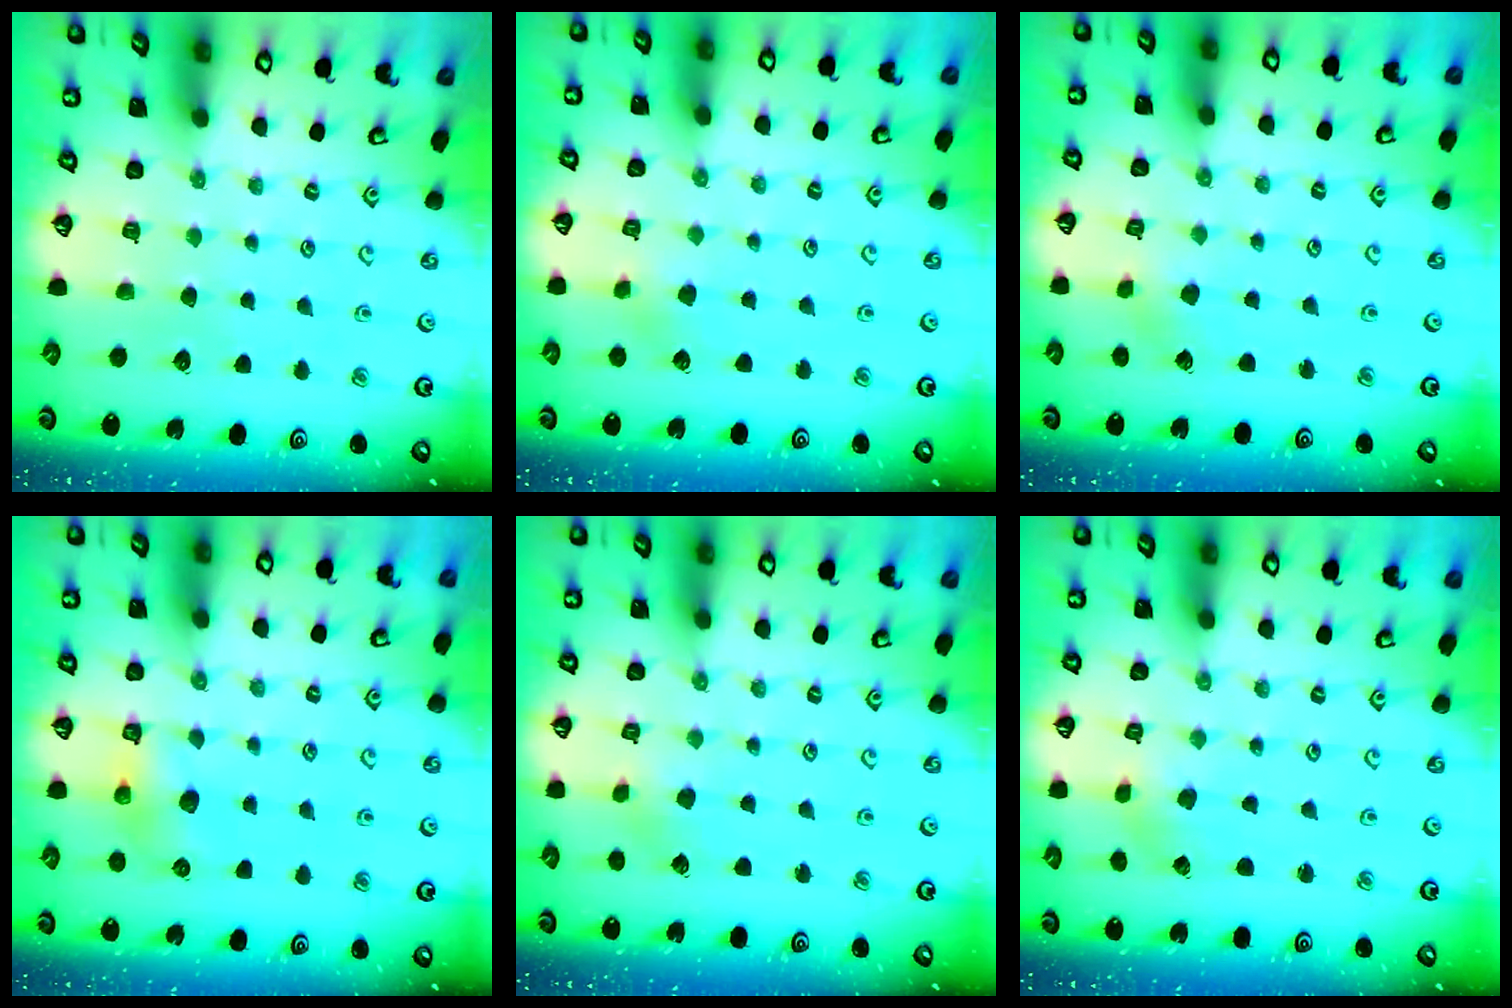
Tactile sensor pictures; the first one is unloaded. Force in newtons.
{"total": 3.4, "press": 3.4, "slide": 0.3}
{"total": 2.6, "press": 2.4, "slide": 0.9}
{"total": 6.6, "press": 6.6, "slide": 0.6}
{"total": 2.9, "press": 2.9, "slide": 0.7}
{"total": 0.7, "press": 0.7, "slide": 0.2}